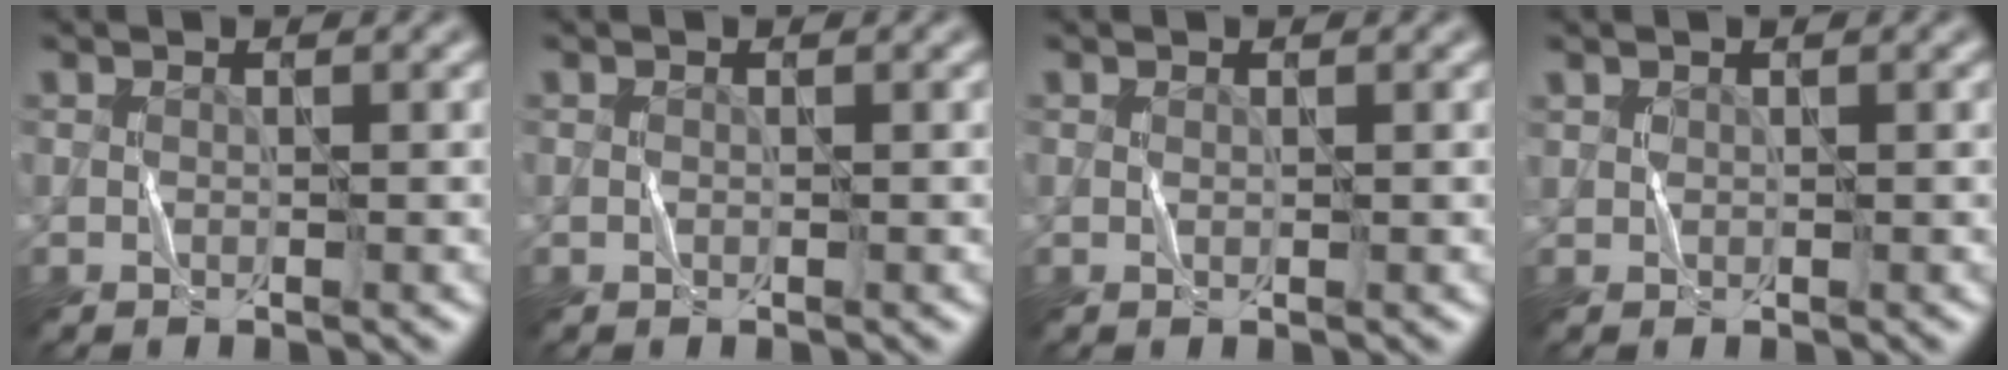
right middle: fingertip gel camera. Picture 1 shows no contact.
{"total": 0.0}
{"total": 0.0}
{"total": 0.5, "force": [0.4, 0.3, 0.1], "torque": [-0.001, 0.000, 0.011]}